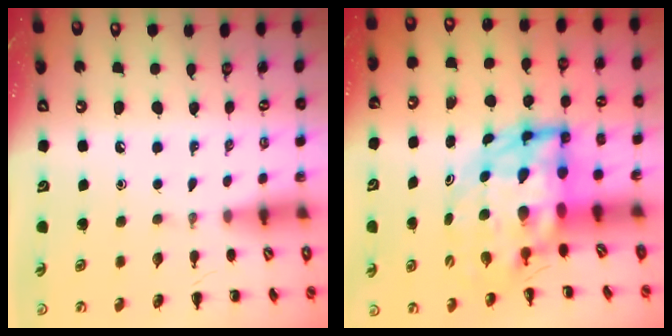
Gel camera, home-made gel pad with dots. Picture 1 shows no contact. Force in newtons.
{"total": 9.1, "press": 8.8, "slide": 2.5}